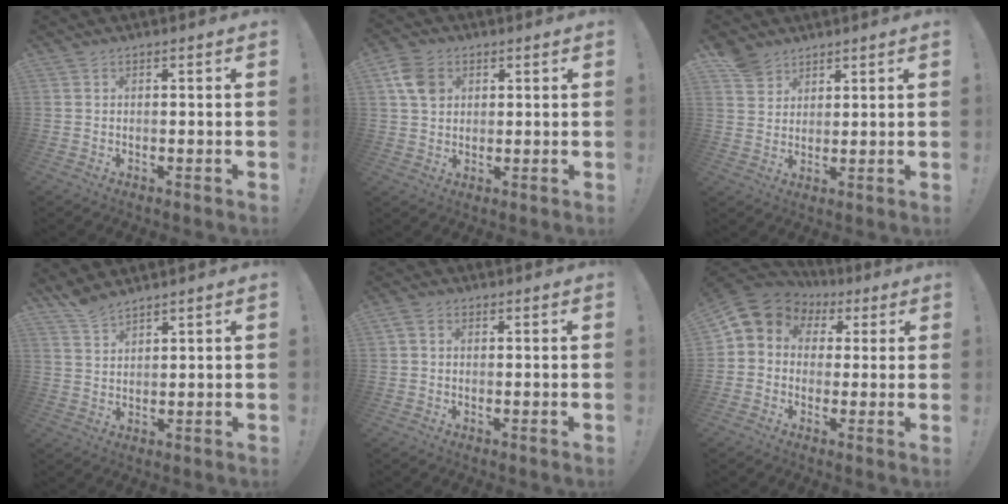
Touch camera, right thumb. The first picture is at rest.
{"total": 8.2, "force": [2.8, 6.6, 4.0], "torque": [-0.062, 0.002, 0.060]}
{"total": 6.0, "force": [4.2, 4.1, 1.0], "torque": [-0.017, -0.025, 0.082]}
{"total": 4.7, "force": [4.2, 1.0, 1.9], "torque": [-0.041, -0.023, 0.080]}
{"total": 2.3, "force": [0.3, 1.8, 1.4], "torque": [-0.023, 0.004, 0.005]}
{"total": 6.5, "force": [1.3, 6.0, 2.2], "torque": [-0.035, -0.008, 0.031]}